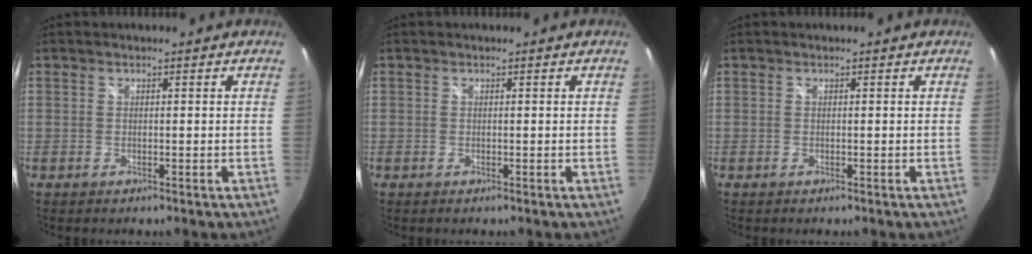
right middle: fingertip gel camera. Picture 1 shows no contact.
{"total": 0.0}
{"total": 0.0}